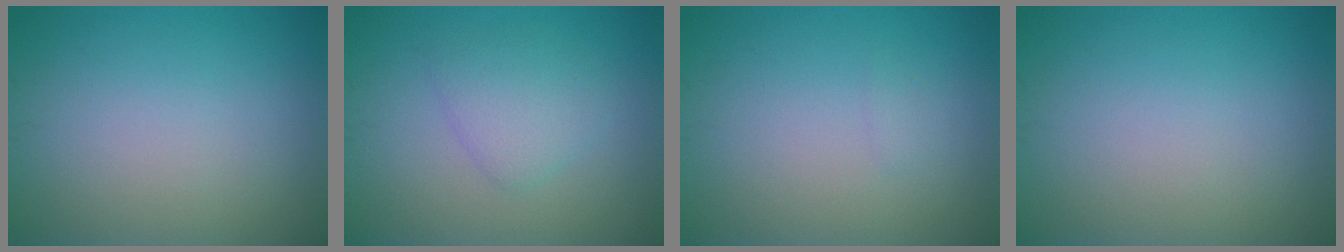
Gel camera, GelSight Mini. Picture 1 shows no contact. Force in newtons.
{"total": 2.6, "press": 2.6, "slide": 0.2}
{"total": 0.5, "press": 0.5, "slide": 0.0}
{"total": 0.0}